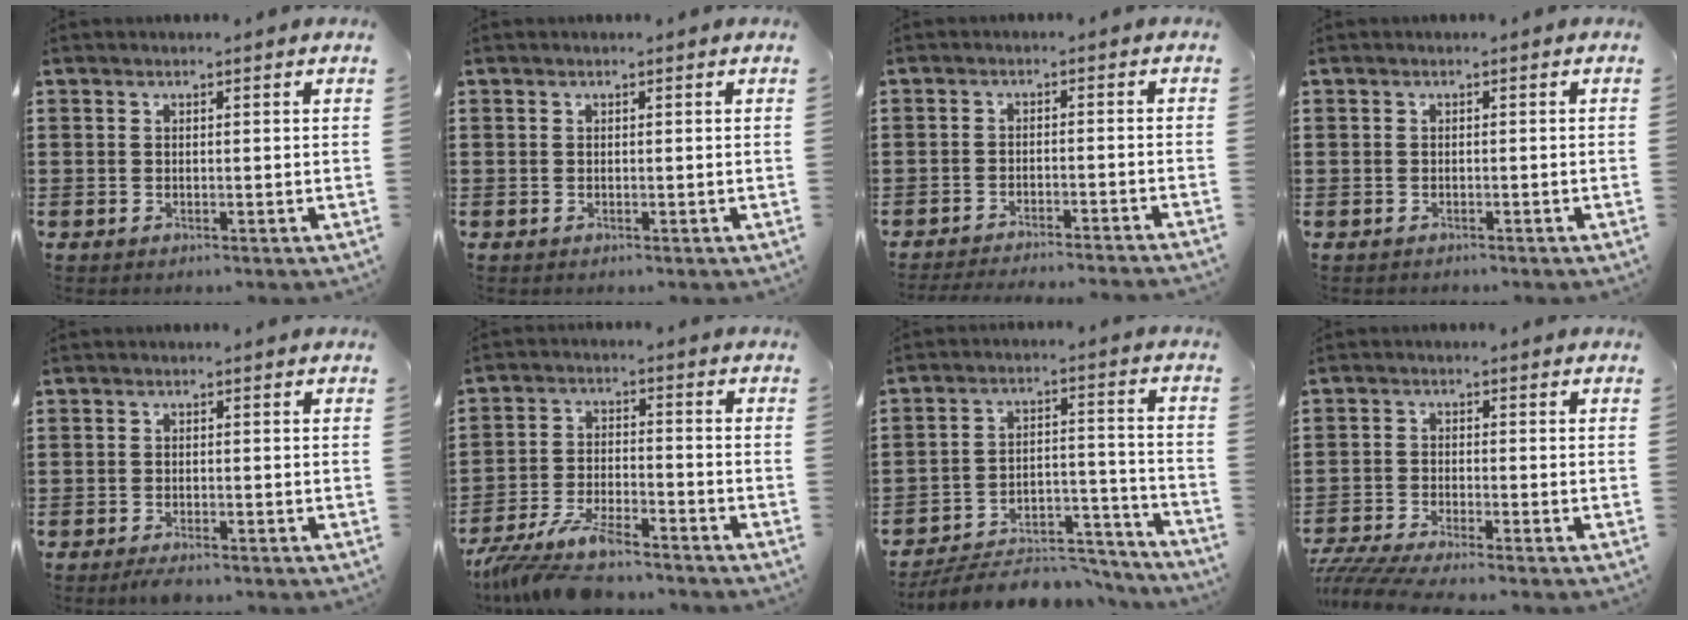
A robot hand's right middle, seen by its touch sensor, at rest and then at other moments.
{"total": 0.0}
{"total": 3.2, "force": [-3.1, -0.3, 0.5], "torque": [-0.009, -0.002, -0.064]}
{"total": 0.7, "force": [-0.6, 0.4, -0.2], "torque": [0.002, 0.004, -0.014]}
{"total": 1.2, "force": [-1.0, 0.2, 0.6], "torque": [-0.014, -0.005, -0.018]}
{"total": 8.2, "force": [-7.4, 1.1, 3.5], "torque": [-0.087, -0.005, -0.147]}
{"total": 7.7, "force": [-7.1, 1.8, 2.4], "torque": [-0.027, 0.026, -0.133]}
{"total": 4.0, "force": [-3.8, 0.2, 1.3], "torque": [-0.037, -0.010, -0.079]}